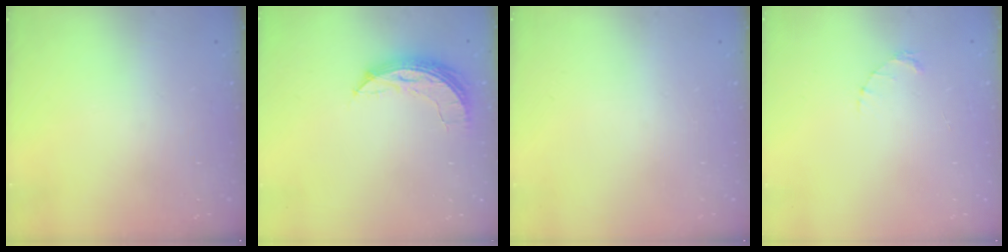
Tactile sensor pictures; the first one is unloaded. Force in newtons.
{"total": 6.7, "press": 6.7, "slide": 0.4}
{"total": 0.0}
{"total": 1.6, "press": 1.5, "slide": 0.3}